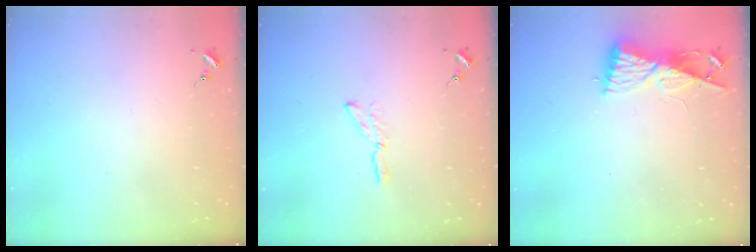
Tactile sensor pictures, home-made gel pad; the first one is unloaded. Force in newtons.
{"total": 4.5, "press": 4.5, "slide": 0.3}
{"total": 8.5, "press": 8.5, "slide": 0.7}